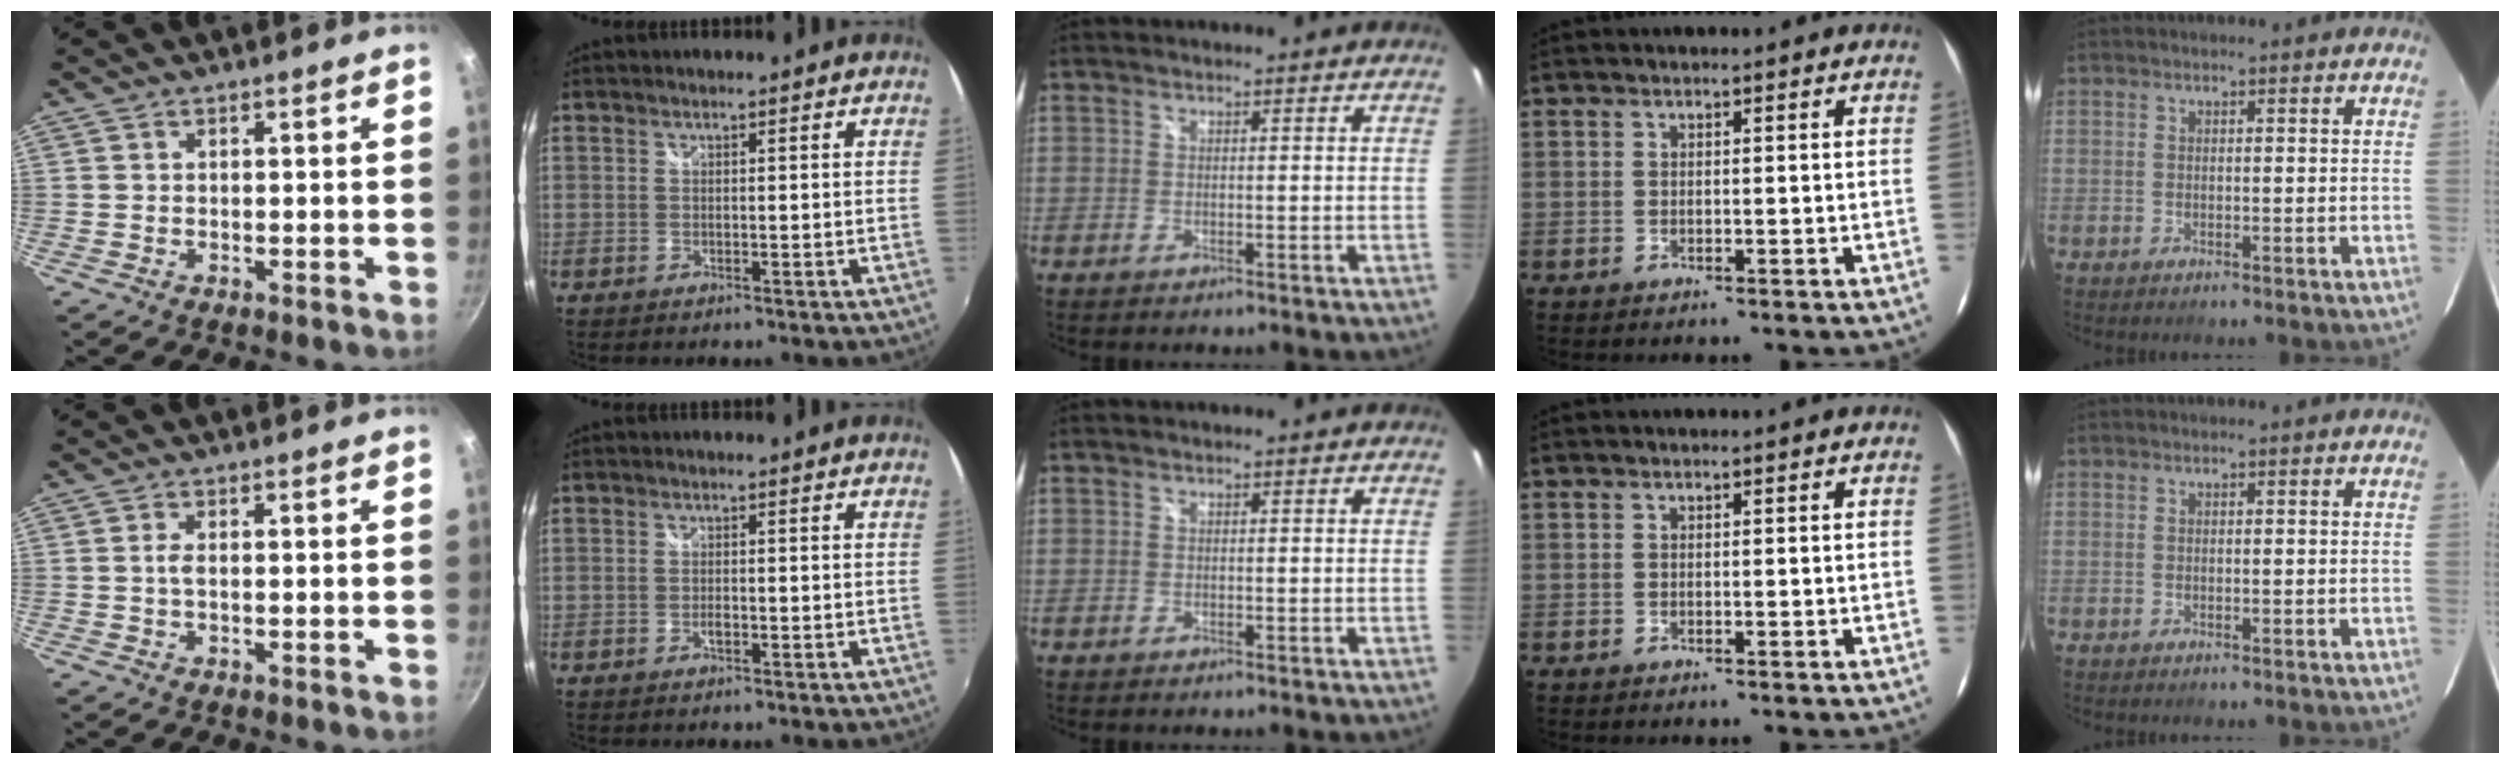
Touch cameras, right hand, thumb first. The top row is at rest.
{"thumb": {"total": 1.4, "force": [0.0, 0.5, 1.3], "torque": [-0.029, 0.002, -0.004]}, "index": {"total": 1.3, "force": [-0.5, 0.5, 1.0], "torque": [-0.020, -0.002, -0.010]}}